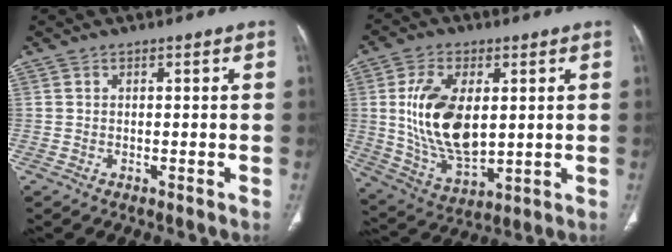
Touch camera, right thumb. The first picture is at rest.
{"total": 16.3, "force": [2.2, 8.9, 13.4], "torque": [-0.244, -0.016, 0.055]}